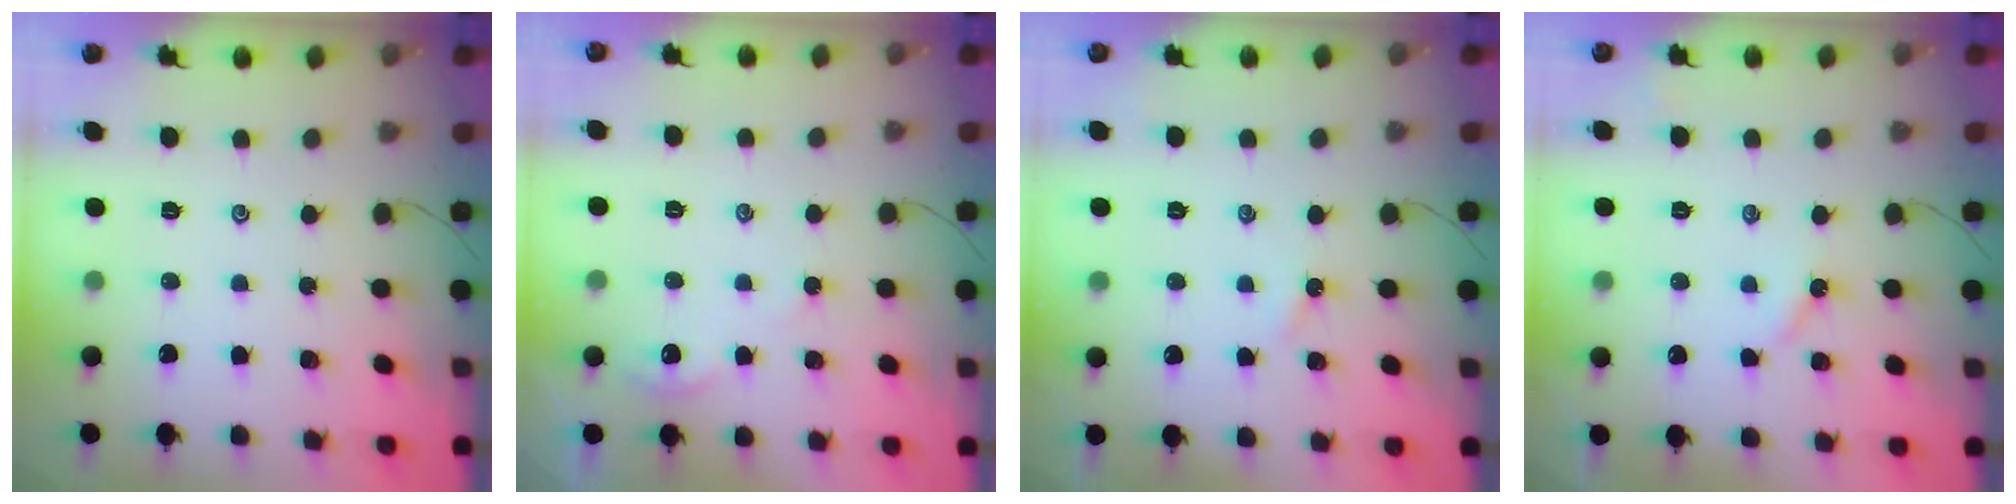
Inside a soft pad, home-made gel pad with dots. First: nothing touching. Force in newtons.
{"total": 1.6, "press": 1.5, "slide": 0.3}
{"total": 1.5, "press": 1.5, "slide": 0.3}
{"total": 3.0, "press": 3.0, "slide": 0.3}